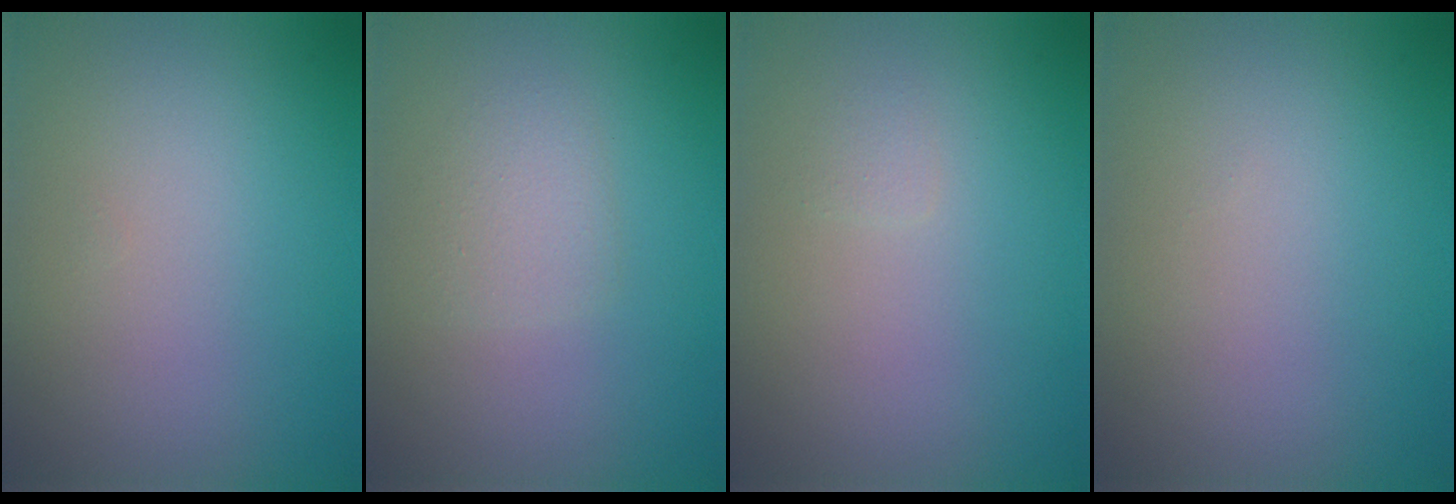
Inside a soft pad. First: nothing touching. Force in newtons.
{"total": 1.6, "press": 1.6, "slide": 0.1}
{"total": 0.5, "press": 0.5, "slide": 0.1}
{"total": 0.0}